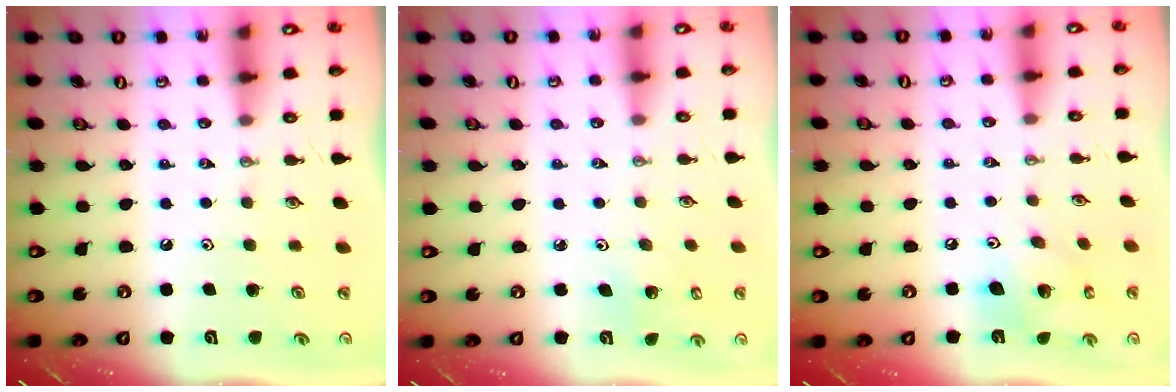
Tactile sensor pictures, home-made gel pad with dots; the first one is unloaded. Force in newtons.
{"total": 2.6, "press": 2.6, "slide": 0.2}
{"total": 13.9, "press": 13.8, "slide": 2.2}